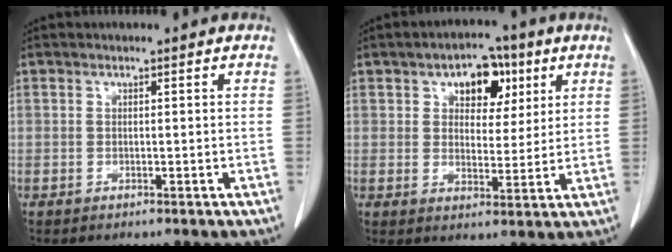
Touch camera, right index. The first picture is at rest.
{"total": 8.0, "force": [3.7, 4.8, 5.2], "torque": [-0.068, 0.020, 0.057]}